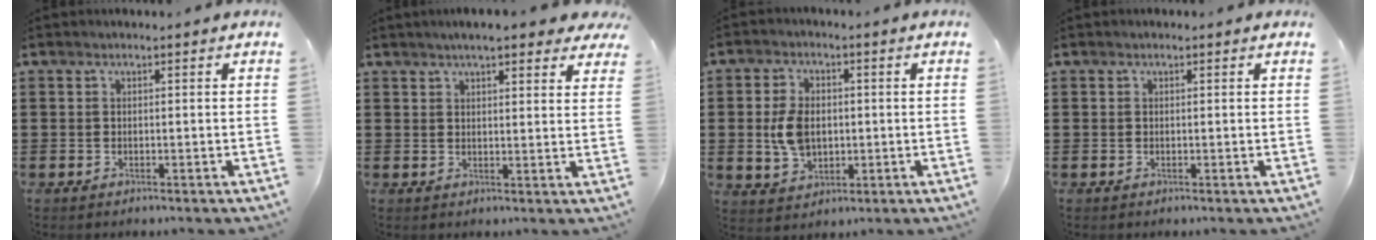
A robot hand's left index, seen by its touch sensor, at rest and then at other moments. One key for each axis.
{"total": 4.8, "fx": 4.0, "fy": 0.7, "fz": 2.6, "tx": -0.054, "ty": -0.003, "tz": 0.070}
{"total": 6.4, "fx": 0.0, "fy": 4.5, "fz": 4.6, "tx": -0.115, "ty": 0.007, "tz": -0.007}
{"total": 0.0}